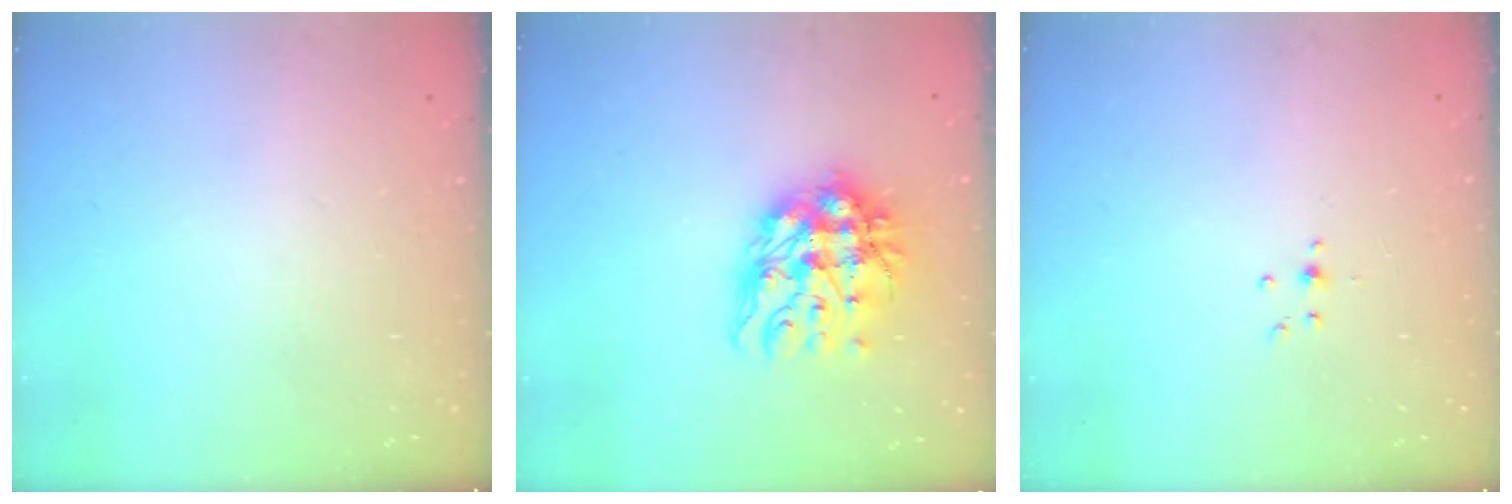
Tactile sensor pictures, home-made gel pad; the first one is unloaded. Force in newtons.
{"total": 13.6, "press": 13.5, "slide": 1.0}
{"total": 2.9, "press": 2.8, "slide": 0.7}